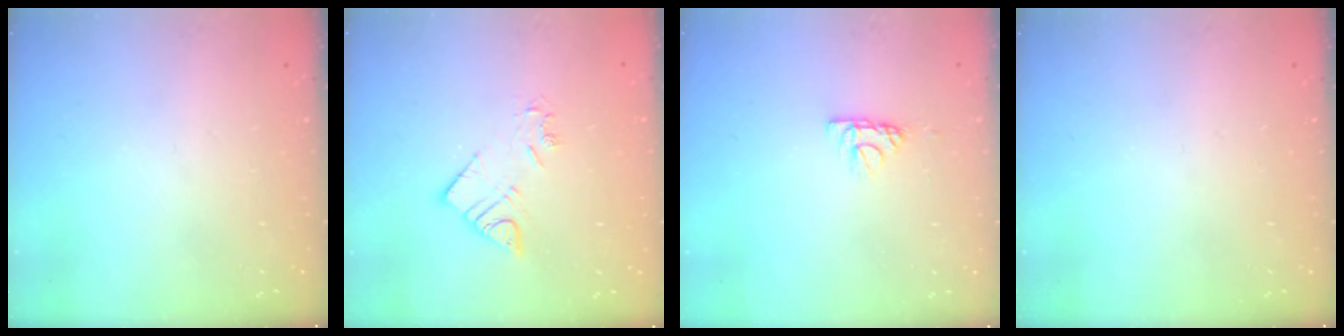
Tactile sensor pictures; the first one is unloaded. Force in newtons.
{"total": 7.5, "press": 7.5, "slide": 0.5}
{"total": 5.4, "press": 5.3, "slide": 0.6}
{"total": 0.0}